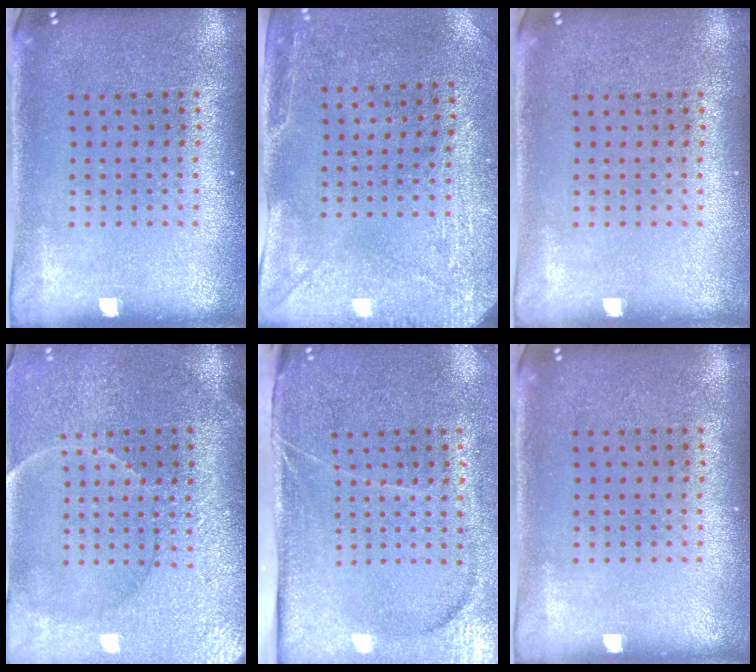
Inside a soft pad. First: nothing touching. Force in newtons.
{"total": 3.0, "press": 2.4, "slide": 1.8}
{"total": 0.0}
{"total": 3.7, "press": 3.5, "slide": 1.2}
{"total": 4.2, "press": 3.4, "slide": 2.3}
{"total": 0.0}